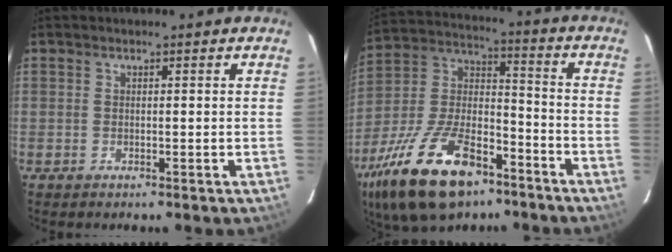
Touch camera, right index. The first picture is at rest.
{"total": 24.1, "force": [-14.5, 11.2, 15.6], "torque": [-0.318, -0.005, -0.248]}